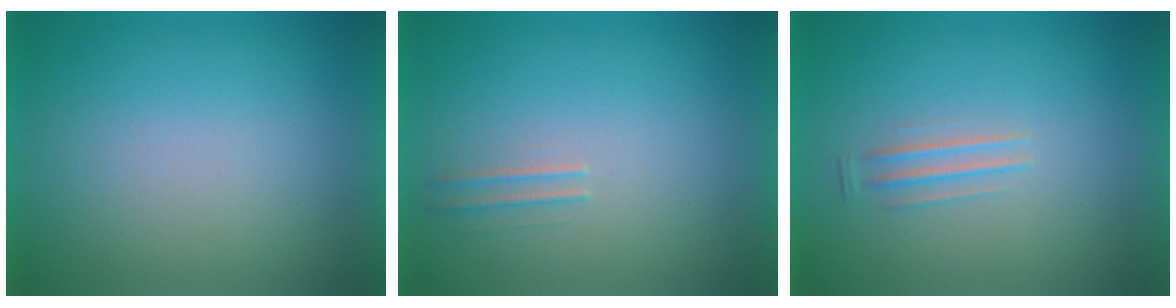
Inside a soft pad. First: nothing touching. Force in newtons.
{"total": 1.5}
{"total": 1.6}